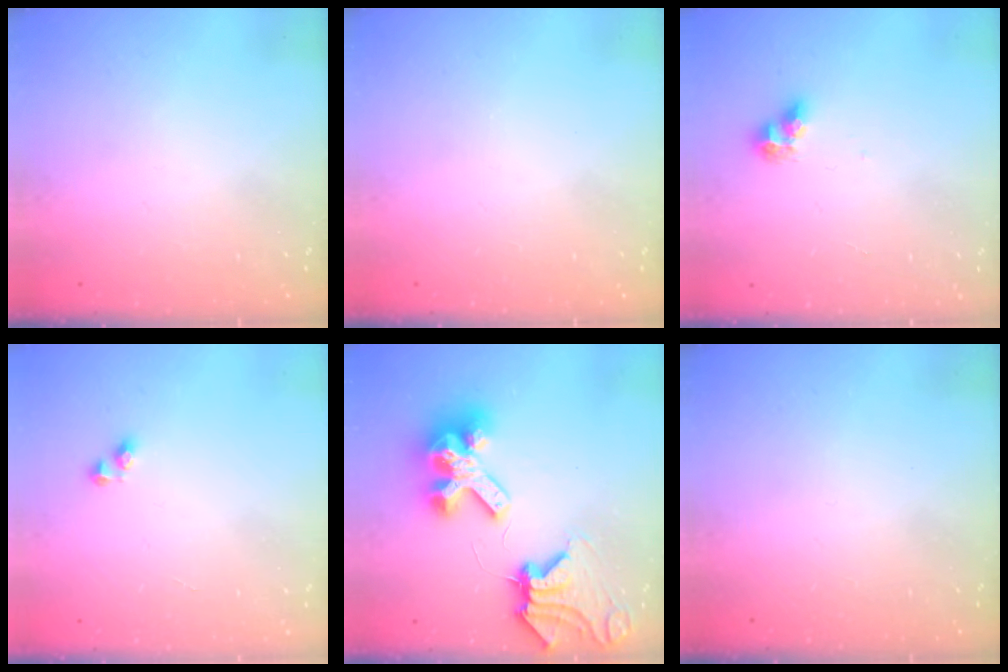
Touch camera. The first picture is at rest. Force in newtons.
{"total": 0.0}
{"total": 6.0, "press": 6.0, "slide": 0.1}
{"total": 2.5, "press": 2.5, "slide": 0.2}
{"total": 15.2, "press": 15.1, "slide": 2.0}
{"total": 0.0}